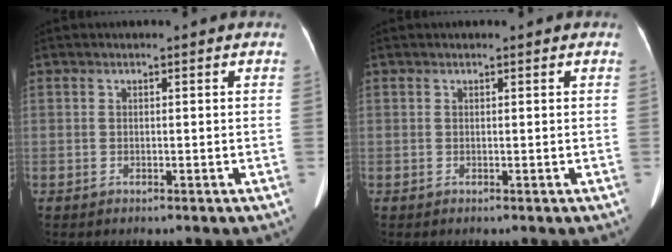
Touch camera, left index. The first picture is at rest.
{"total": 0.0}